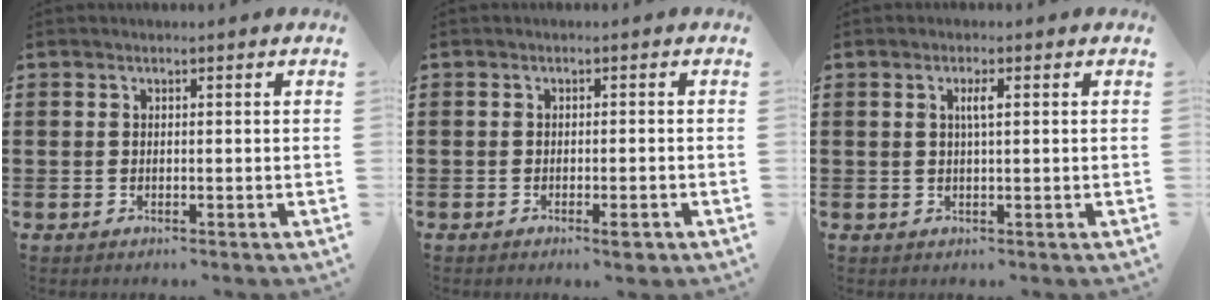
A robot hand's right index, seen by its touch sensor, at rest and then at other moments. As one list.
[{"total": 1.7, "force": [-1.1, 0.3, 1.3], "torque": [-0.023, -0.001, -0.020]}, {"total": 2.1, "force": [0.5, 0.3, 2.0], "torque": [-0.039, 0.002, 0.006]}]